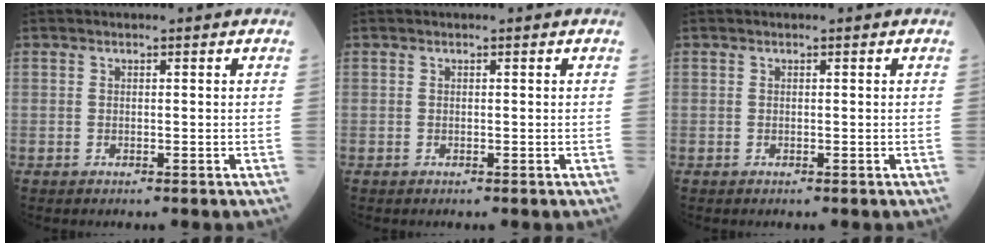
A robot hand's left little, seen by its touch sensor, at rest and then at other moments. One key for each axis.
{"total": 0.0}
{"total": 0.0}